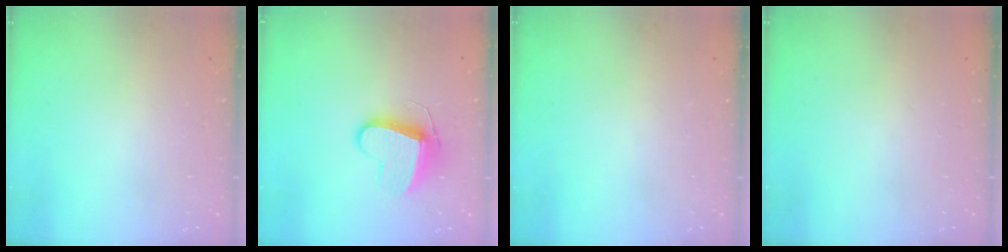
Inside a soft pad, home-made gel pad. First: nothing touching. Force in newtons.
{"total": 9.9, "press": 9.9, "slide": 0.6}
{"total": 0.0}
{"total": 0.0}